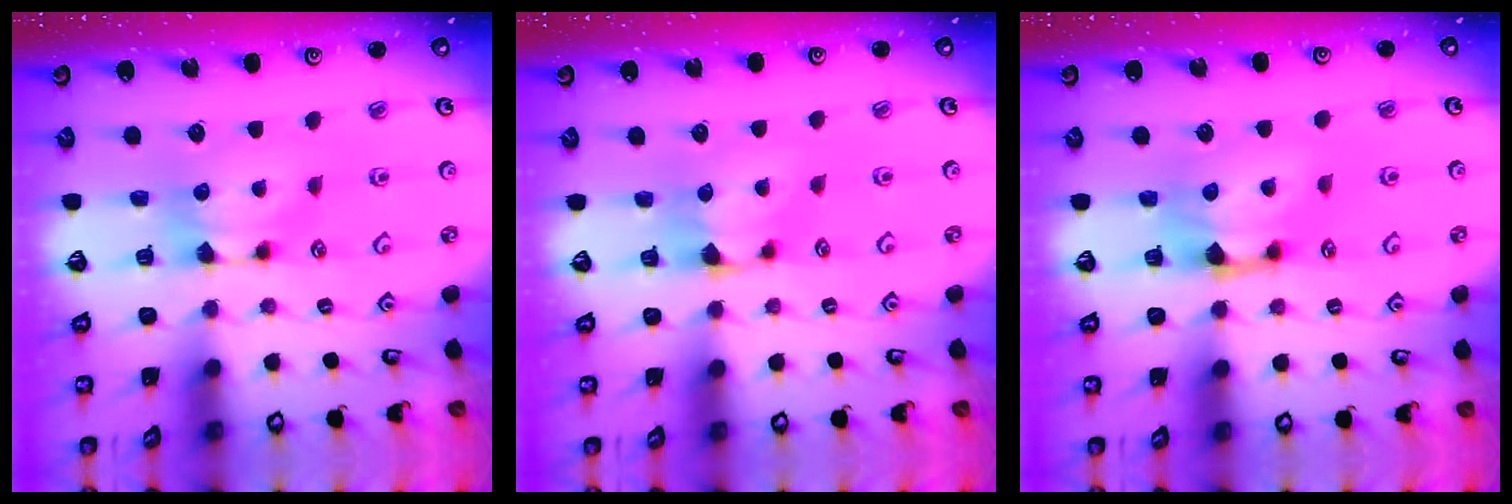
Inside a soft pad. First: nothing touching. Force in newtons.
{"total": 2.4, "press": 2.3, "slide": 0.6}
{"total": 1.7, "press": 1.1, "slide": 1.3}